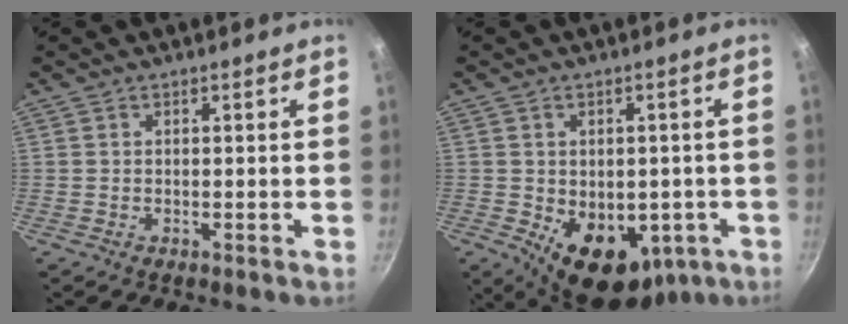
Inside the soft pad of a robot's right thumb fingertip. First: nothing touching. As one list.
[{"total": 13.7, "force": [-3.8, 9.4, 9.3], "torque": [-0.096, -0.010, -0.030]}]